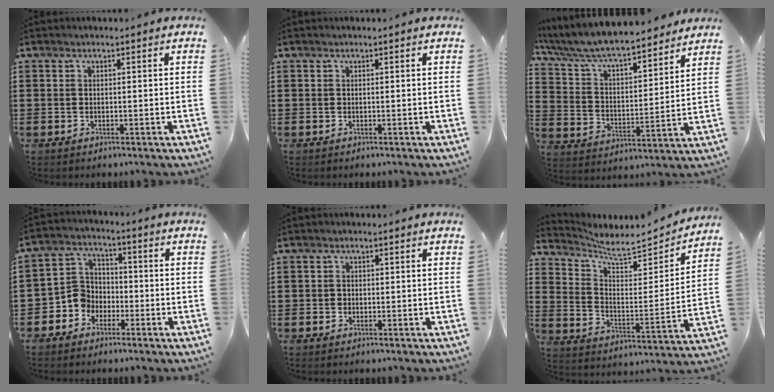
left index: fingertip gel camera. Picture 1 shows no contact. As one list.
[{"total": 0.0}, {"total": 7.4, "force": [6.9, 0.9, 2.6], "torque": [-0.082, -0.045, 0.115]}, {"total": 5.4, "force": [-2.6, 4.6, 1.2], "torque": [-0.057, 0.006, -0.059]}, {"total": 0.6, "force": [-0.1, 0.6, 0.1], "torque": [-0.004, 0.003, -0.003]}, {"total": 5.9, "force": [5.5, 0.9, 1.9], "torque": [-0.067, -0.044, 0.089]}]